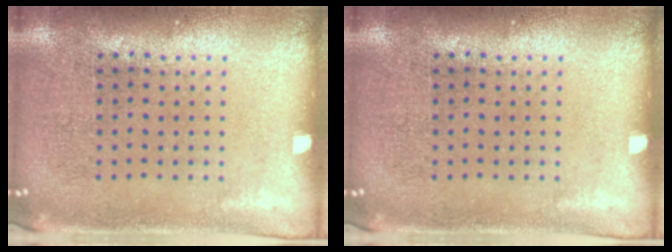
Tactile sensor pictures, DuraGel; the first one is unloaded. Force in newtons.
{"total": 0.0}